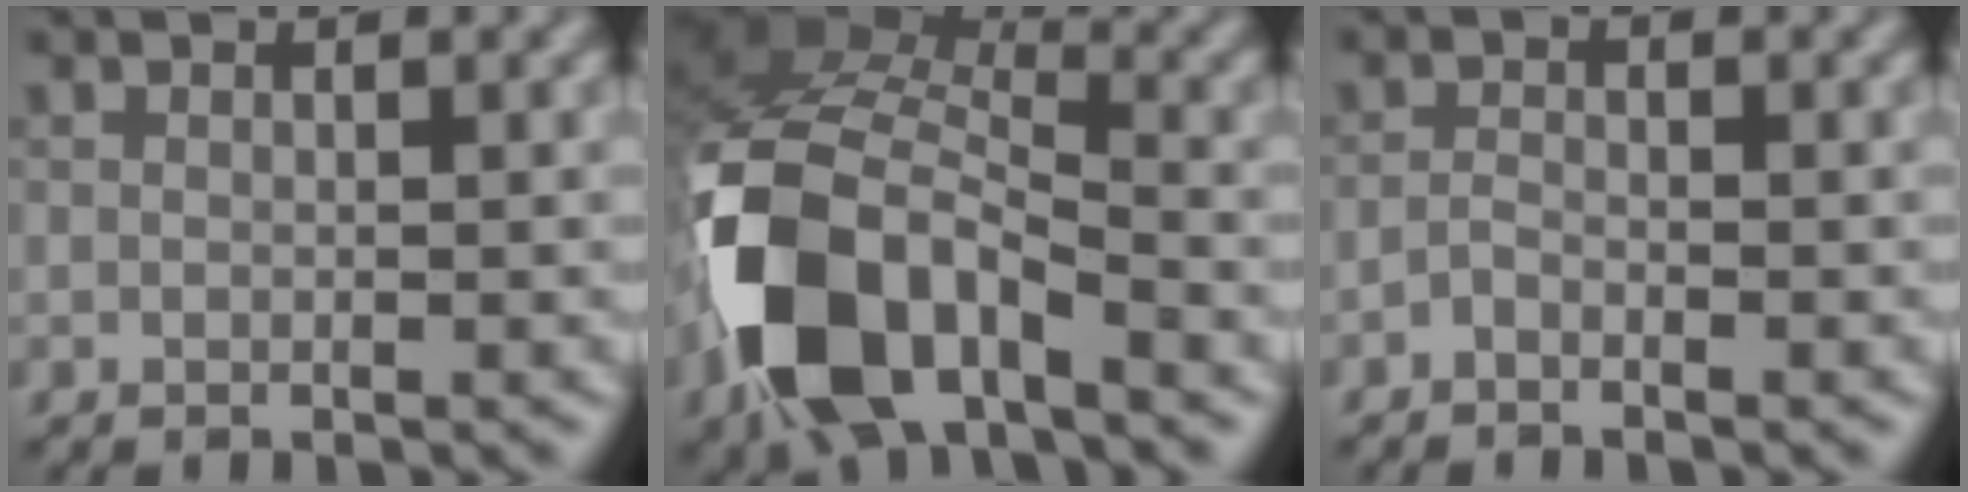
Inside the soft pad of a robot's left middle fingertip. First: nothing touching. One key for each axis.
{"total": 12.0, "fx": -5.6, "fy": 6.6, "fz": 8.4, "tx": -0.181, "ty": -0.004, "tz": -0.110}
{"total": 1.0, "fx": -0.8, "fy": 0.3, "fz": 0.5, "tx": -0.010, "ty": 0.001, "tz": -0.019}